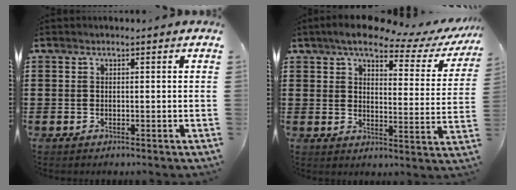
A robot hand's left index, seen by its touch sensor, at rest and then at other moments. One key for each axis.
{"total": 6.9, "fx": 5.4, "fy": 2.0, "fz": 3.9, "tx": -0.083, "ty": -0.016, "tz": 0.088}